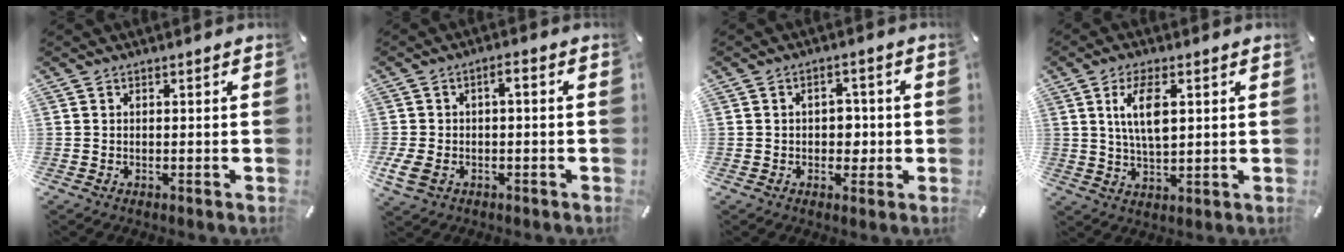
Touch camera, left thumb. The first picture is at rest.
{"total": 5.9, "force": [-1.8, 3.4, 4.4], "torque": [-0.094, 0.007, -0.034]}
{"total": 4.7, "force": [-0.2, 3.7, 3.0], "torque": [-0.042, 0.003, -0.009]}
{"total": 8.5, "force": [2.6, 3.6, 7.2], "torque": [-0.147, -0.005, 0.038]}